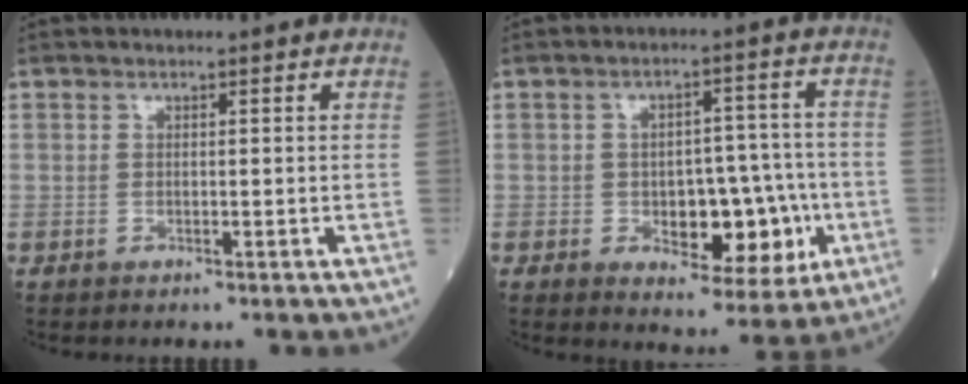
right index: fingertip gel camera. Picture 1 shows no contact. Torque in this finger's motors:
{"motor_torque": [0.32, -0.18, 0.15, 0.07]}